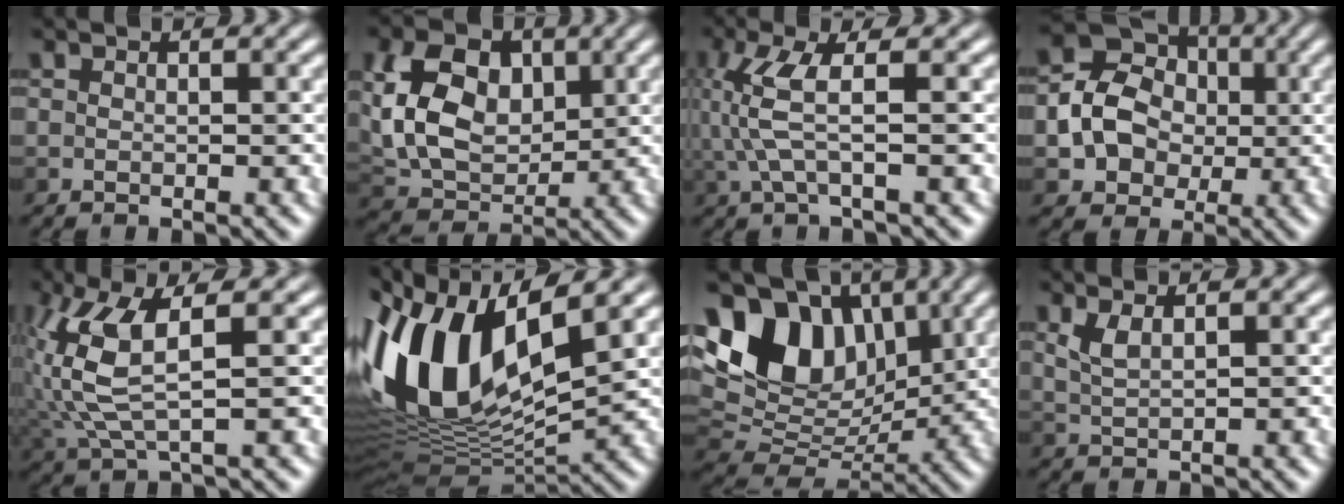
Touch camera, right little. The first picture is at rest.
{"total": 9.3, "force": [1.0, 6.6, 6.5], "torque": [-0.146, 0.004, 0.011]}
{"total": 4.5, "force": [-0.4, 1.1, 4.3], "torque": [-0.113, 0.005, -0.009]}
{"total": 7.4, "force": [-0.6, 6.2, 3.8], "torque": [-0.071, 0.011, -0.023]}
{"total": 7.6, "force": [0.4, 3.1, 6.9], "torque": [-0.160, 0.005, 0.003]}
{"total": 12.9, "force": [1.9, 6.7, 10.9], "torque": [-0.234, 0.011, 0.027]}
{"total": 12.0, "force": [4.8, 8.1, 7.5], "torque": [-0.144, 0.035, 0.081]}
{"total": 1.8, "force": [0.3, 0.5, 1.7], "torque": [-0.043, 0.000, 0.010]}